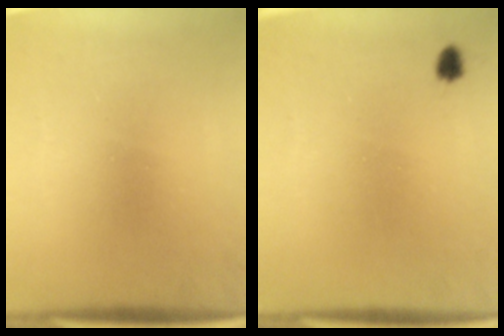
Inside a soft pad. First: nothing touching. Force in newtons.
{"total": 1.5}